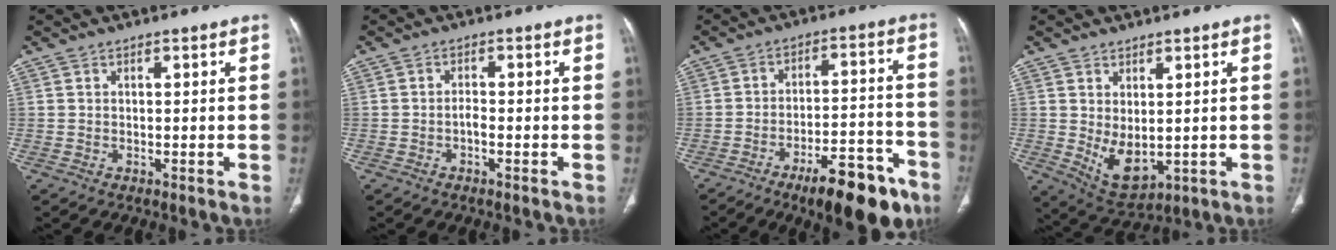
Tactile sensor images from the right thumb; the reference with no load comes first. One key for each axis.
{"total": 1.5, "fx": -0.7, "fy": 0.5, "fz": 1.2, "tx": -0.022, "ty": 0.006, "tz": -0.014}
{"total": 15.6, "fx": -9.9, "fy": 5.1, "fz": 10.9, "tx": -0.136, "ty": 0.070, "tz": -0.146}
{"total": 7.3, "fx": 0.0, "fy": 4.0, "fz": 6.1, "tx": -0.093, "ty": -0.015, "tz": 0.023}